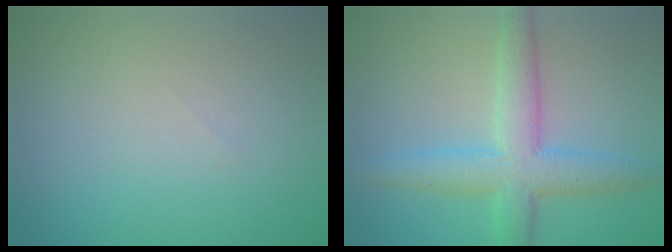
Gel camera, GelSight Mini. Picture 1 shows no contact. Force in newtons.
{"total": 5.7, "press": 5.7, "slide": 0.1}